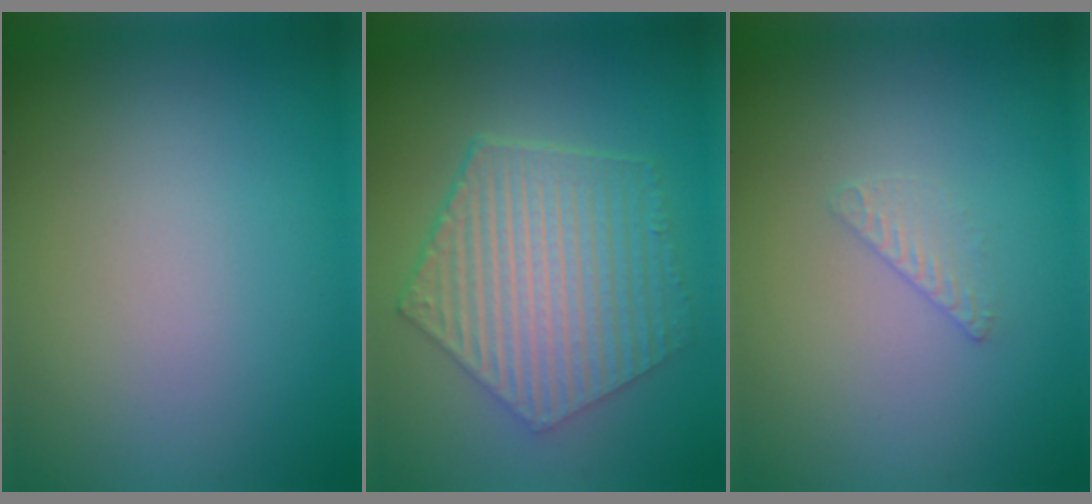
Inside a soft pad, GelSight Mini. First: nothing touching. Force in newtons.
{"total": 6.8, "press": 4.9, "slide": 4.7}
{"total": 0.6, "press": 0.3, "slide": 0.5}